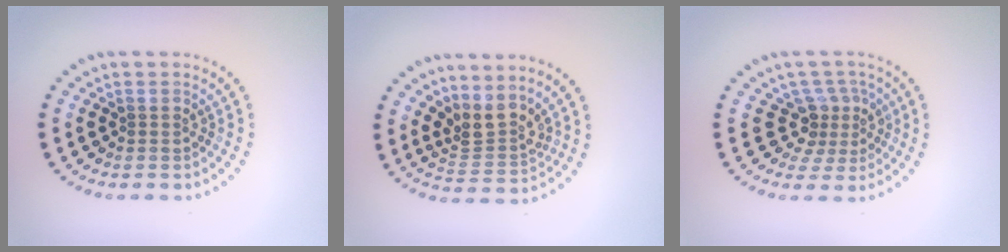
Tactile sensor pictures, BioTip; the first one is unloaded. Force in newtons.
{"total": 3.2, "press": 2.2, "slide": 2.3}
{"total": 3.2, "press": 2.2, "slide": 2.2}